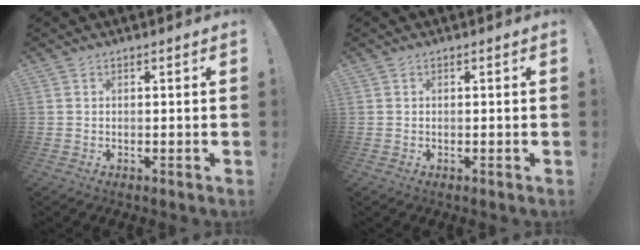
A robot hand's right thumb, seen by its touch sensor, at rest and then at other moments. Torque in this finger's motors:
{"motor_torque": [0.49, 0.32, 0.14, -0.15, 0.06]}